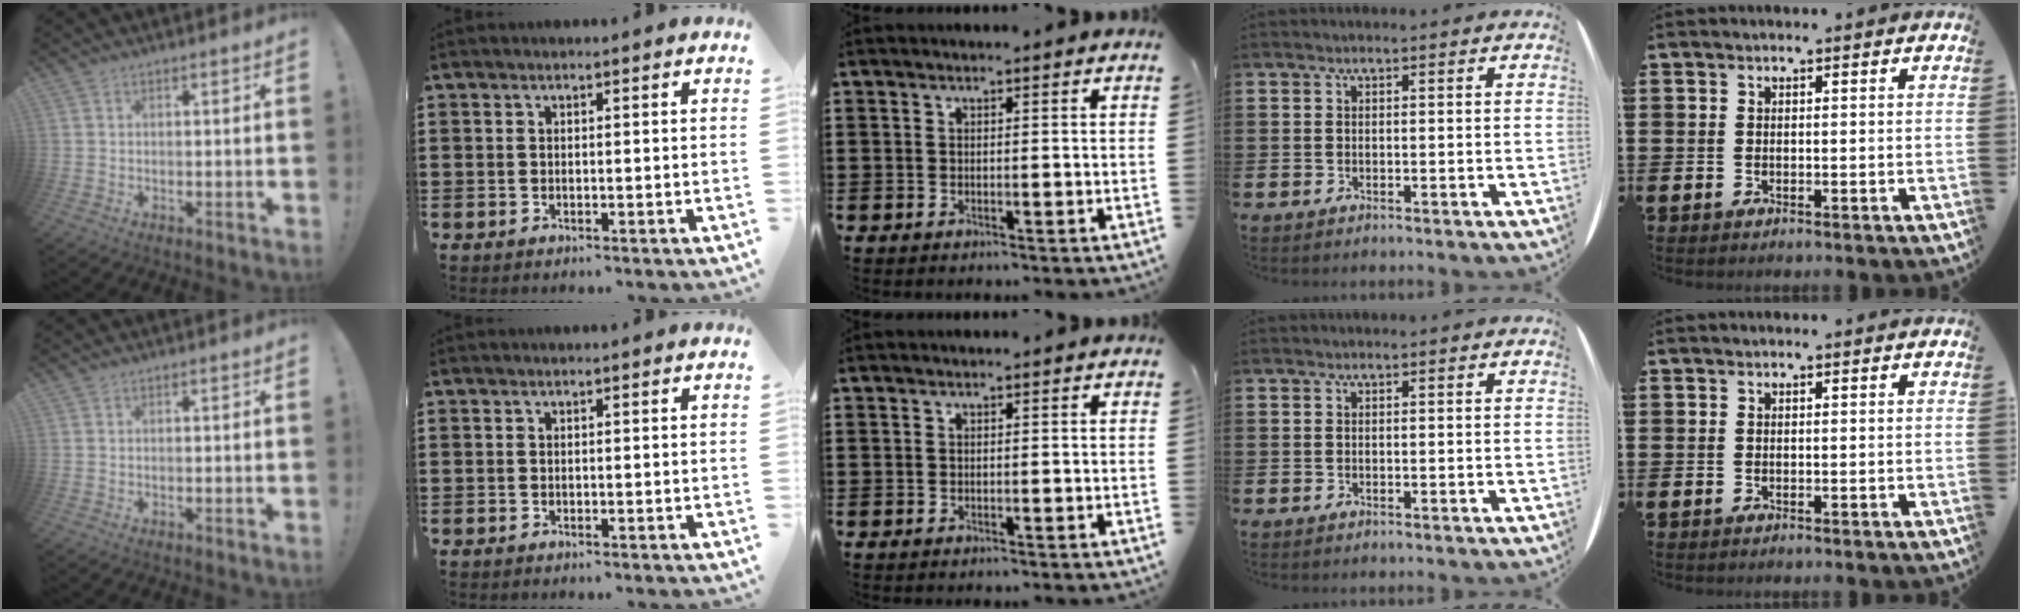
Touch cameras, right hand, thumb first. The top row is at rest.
{}